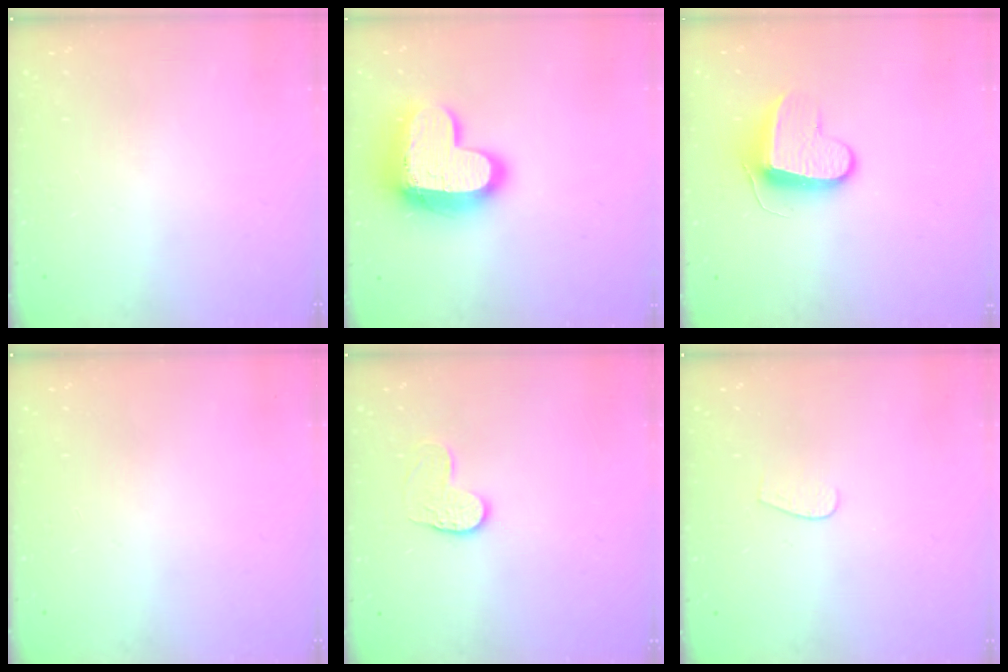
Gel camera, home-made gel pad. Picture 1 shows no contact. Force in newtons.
{"total": 16.9, "press": 16.8, "slide": 1.3}
{"total": 9.4, "press": 9.4, "slide": 0.5}
{"total": 0.0}
{"total": 6.6, "press": 6.6, "slide": 0.3}
{"total": 4.0, "press": 4.0, "slide": 0.4}